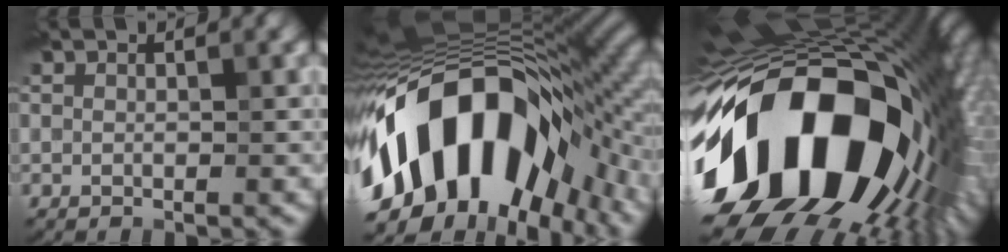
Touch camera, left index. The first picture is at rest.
{"total": 18.0, "force": [-5.5, 10.2, 13.8], "torque": [-0.232, 0.006, -0.100]}
{"total": 19.9, "force": [-4.7, 11.3, 15.6], "torque": [-0.272, -0.026, -0.089]}